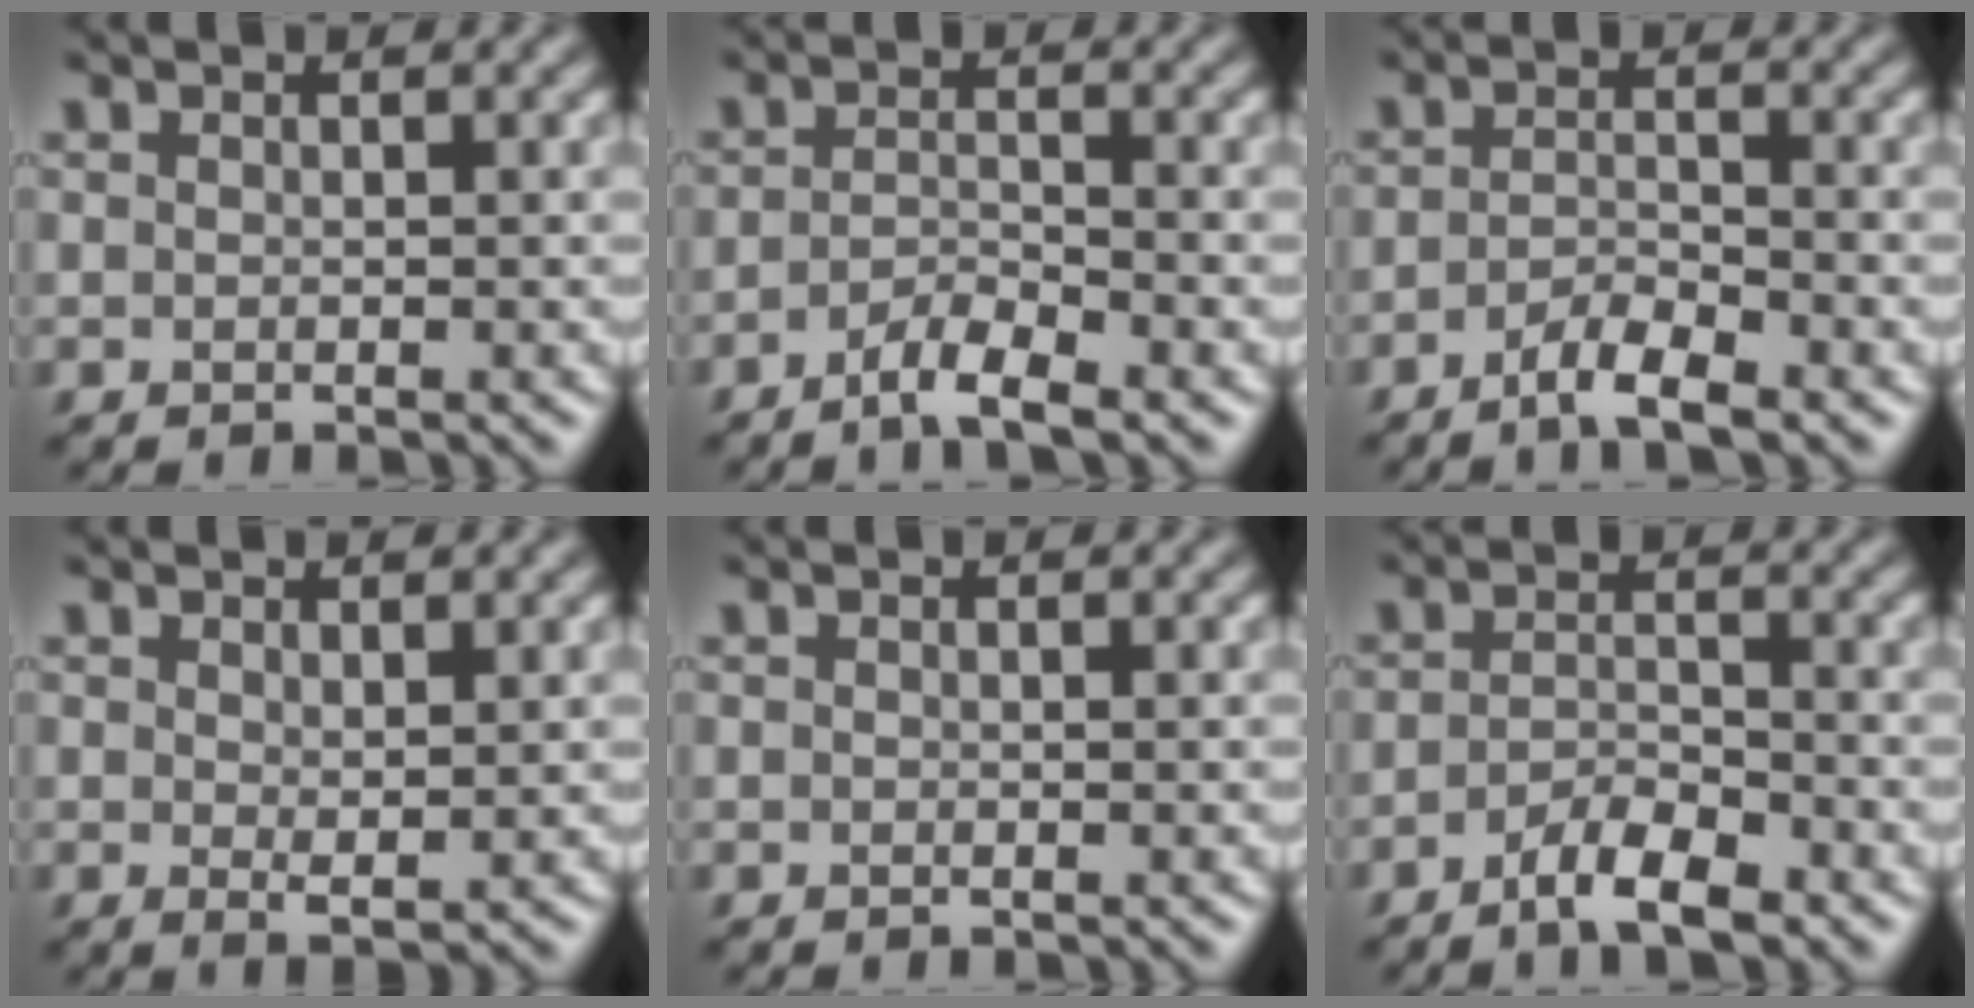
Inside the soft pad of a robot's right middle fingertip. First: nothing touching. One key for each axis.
{"total": 2.9, "fx": -2.0, "fy": 0.5, "fz": 2.0, "tx": -0.037, "ty": 0.002, "tz": -0.043}
{"total": 3.0, "fx": -2.0, "fy": 0.6, "fz": 2.1, "tx": -0.039, "ty": 0.002, "tz": -0.043}
{"total": 1.3, "fx": 0.6, "fy": 0.4, "fz": 1.1, "tx": -0.020, "ty": -0.006, "tz": 0.012}
{"total": 0.0}
{"total": 3.5, "fx": -2.4, "fy": 0.9, "fz": 2.4, "tx": -0.045, "ty": 0.001, "tz": -0.047}